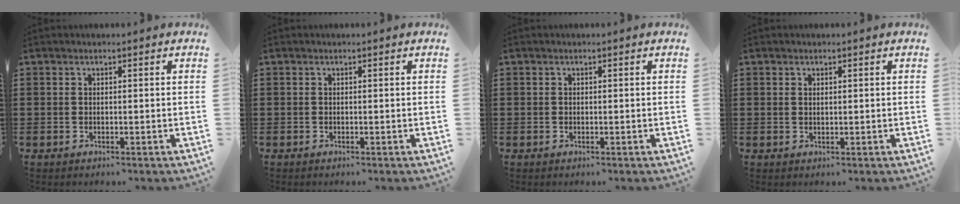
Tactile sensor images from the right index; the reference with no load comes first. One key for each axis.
{"total": 0.0}
{"total": 0.0}
{"total": 0.7, "fx": 0.4, "fy": 0.4, "fz": 0.4, "tx": -0.008, "ty": 0.003, "tz": 0.007}